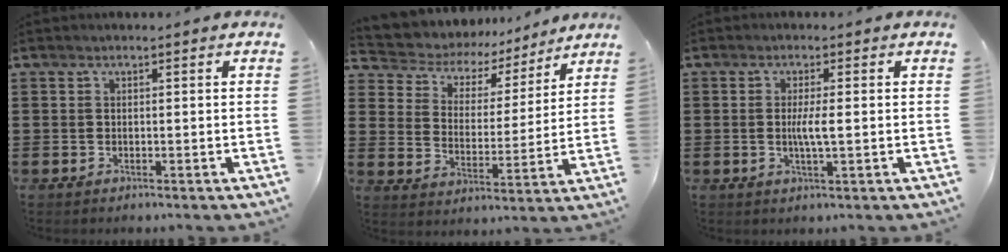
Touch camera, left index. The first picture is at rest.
{"total": 4.5, "force": [3.9, 2.3, 0.4], "torque": [-0.039, -0.029, 0.061]}
{"total": 3.2, "force": [-0.1, 0.3, 3.2], "torque": [-0.066, -0.007, -0.006]}